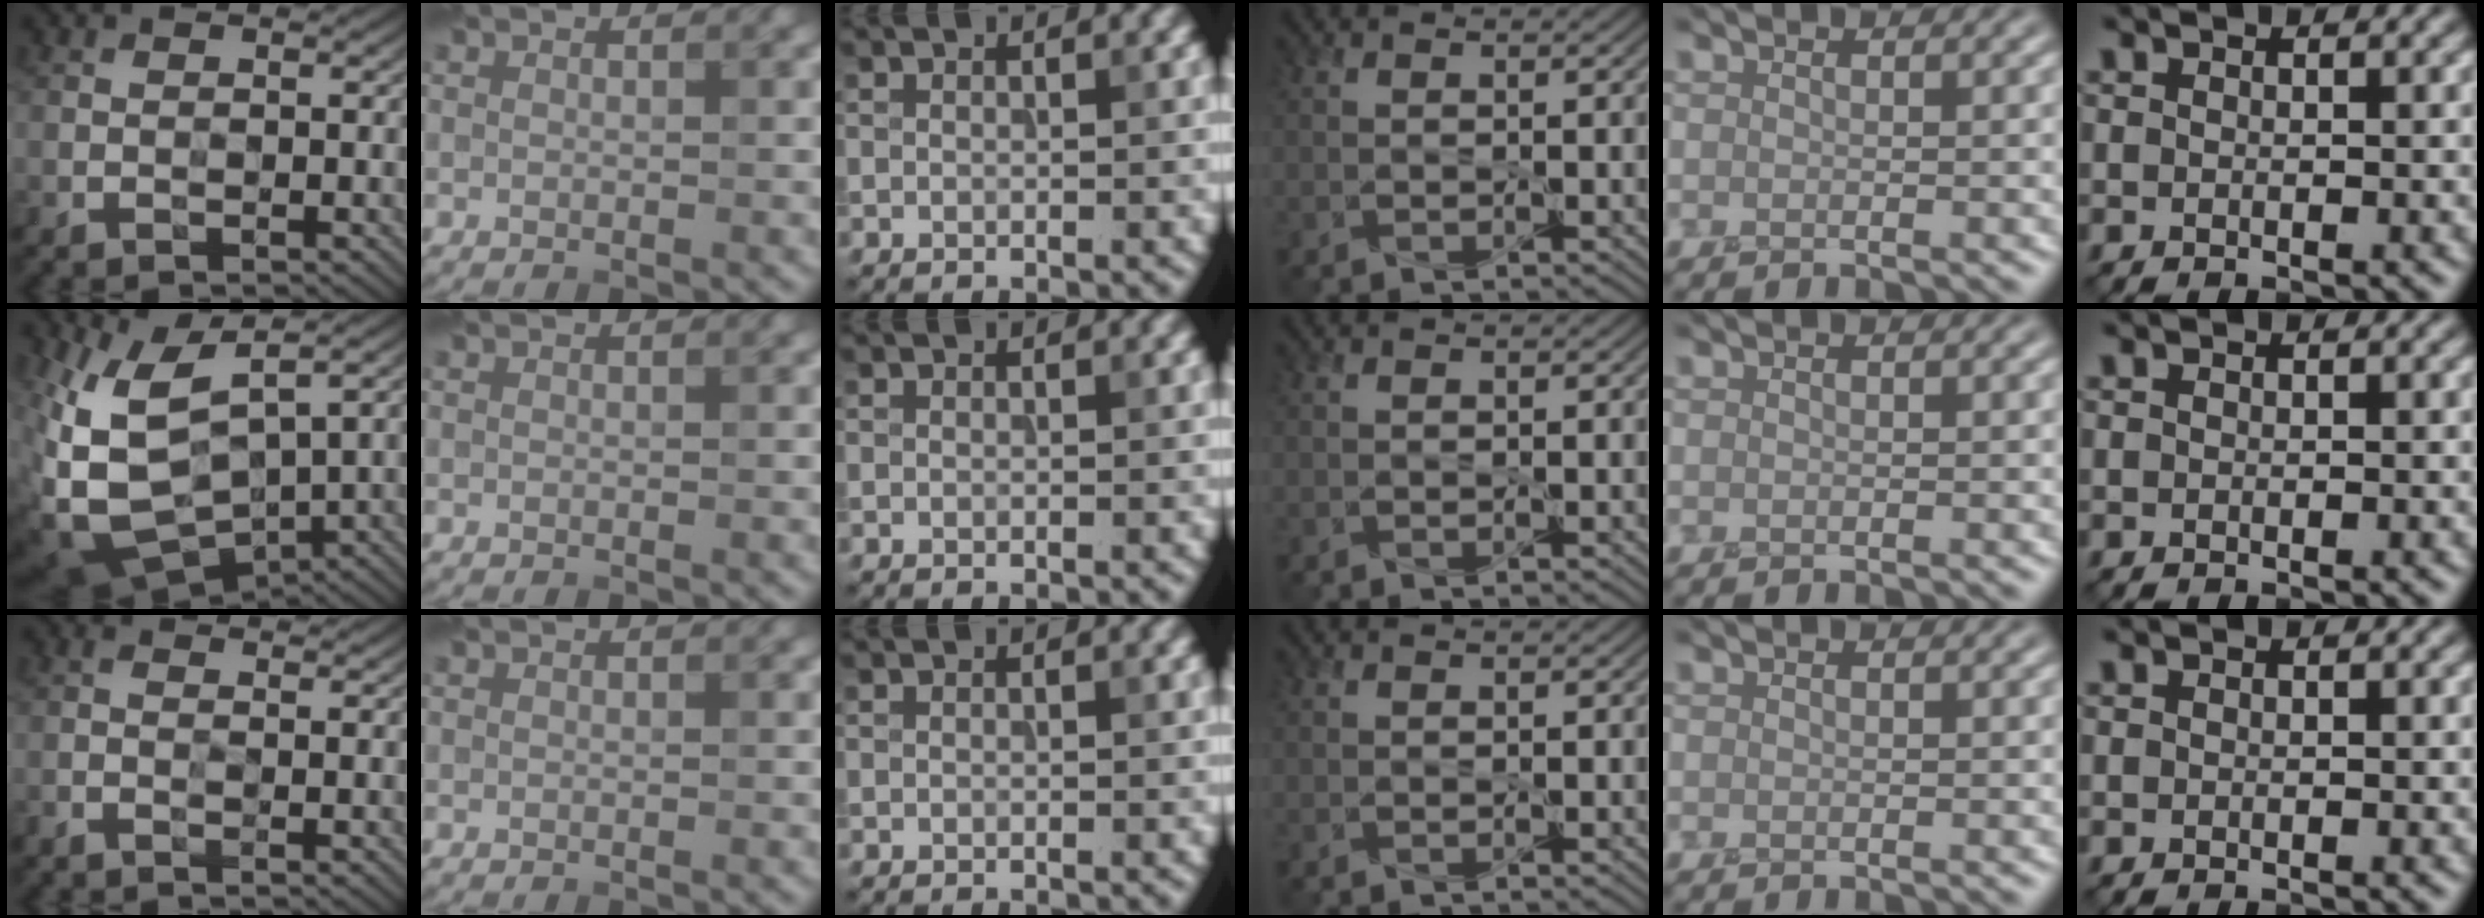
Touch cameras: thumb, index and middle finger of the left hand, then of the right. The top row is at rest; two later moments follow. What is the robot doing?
{"motion": "peel", "object": "tape"}